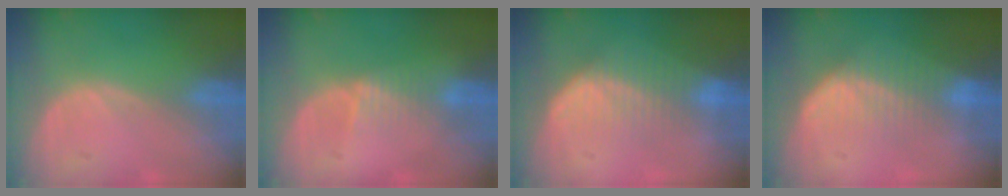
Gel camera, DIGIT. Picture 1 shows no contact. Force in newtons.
{"total": 2.4, "press": 2.4, "slide": 0.2}
{"total": 6.8, "press": 6.4, "slide": 2.3}
{"total": 6.8, "press": 6.4, "slide": 2.3}